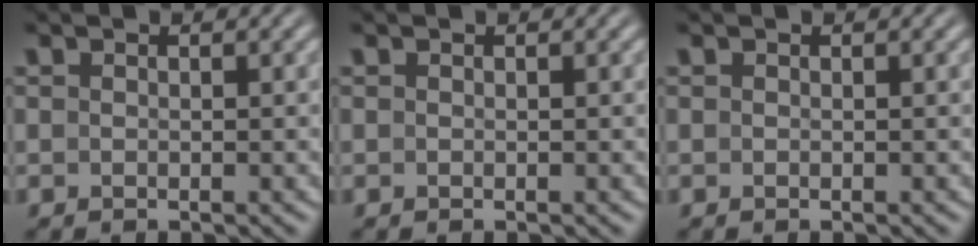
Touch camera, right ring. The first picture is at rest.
{"total": 0.0}
{"total": 0.0}